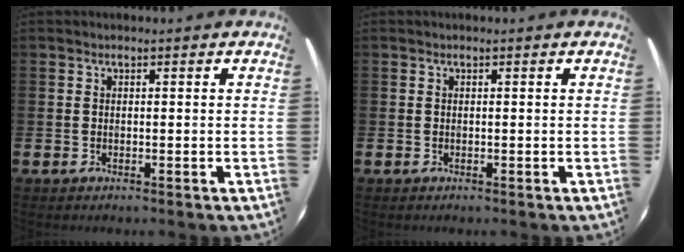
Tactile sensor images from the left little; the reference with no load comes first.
{"total": 0.0}